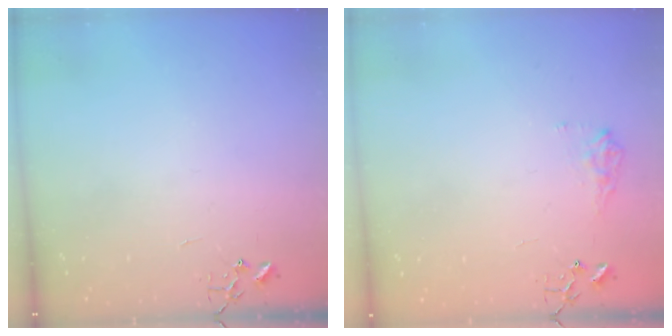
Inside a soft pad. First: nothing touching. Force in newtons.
{"total": 8.2, "press": 8.2, "slide": 0.2}